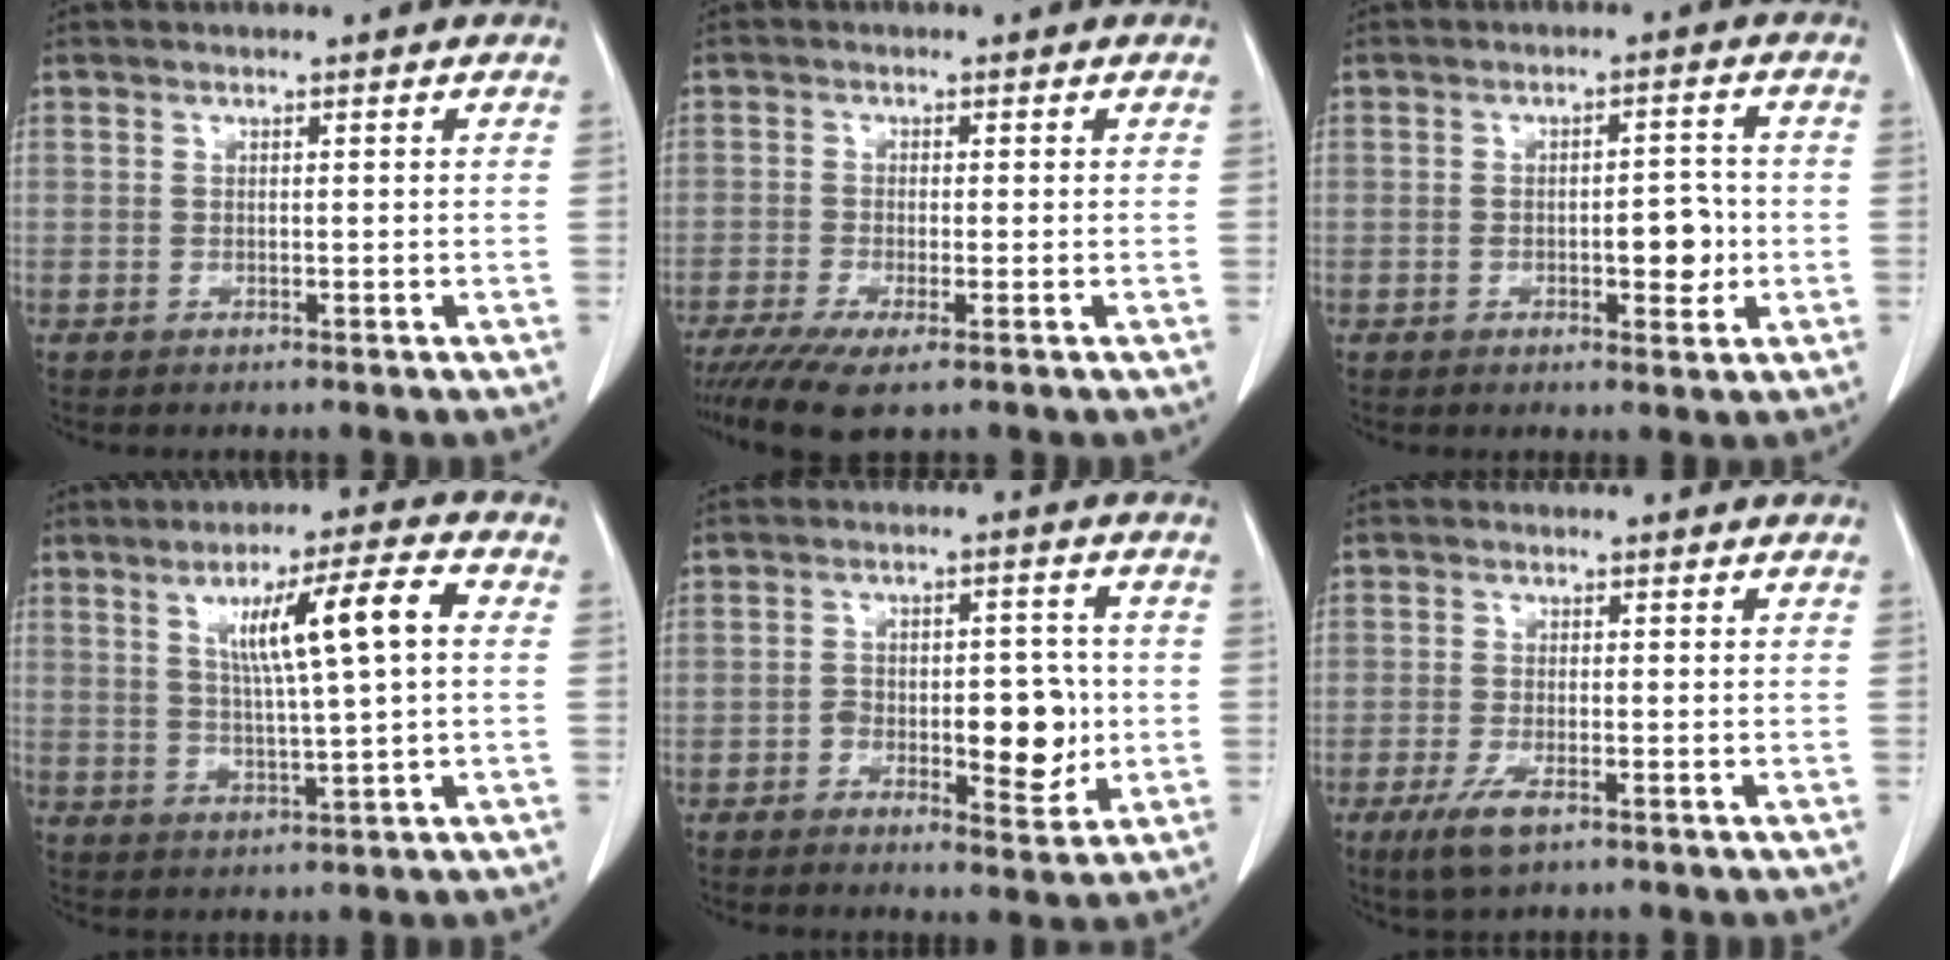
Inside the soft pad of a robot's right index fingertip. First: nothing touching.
{"total": 5.9, "force": [-3.8, 0.8, 4.4], "torque": [-0.077, -0.016, -0.064]}
{"total": 5.1, "force": [-0.9, 2.0, 4.6], "torque": [-0.059, 0.003, -0.009]}
{"total": 10.6, "force": [2.5, 0.5, 10.3], "torque": [-0.172, 0.012, 0.042]}
{"total": 9.0, "force": [-1.7, 4.0, 7.9], "torque": [-0.110, 0.013, -0.018]}
{"total": 4.6, "force": [-2.6, 1.5, 3.4], "torque": [-0.075, -0.008, -0.044]}